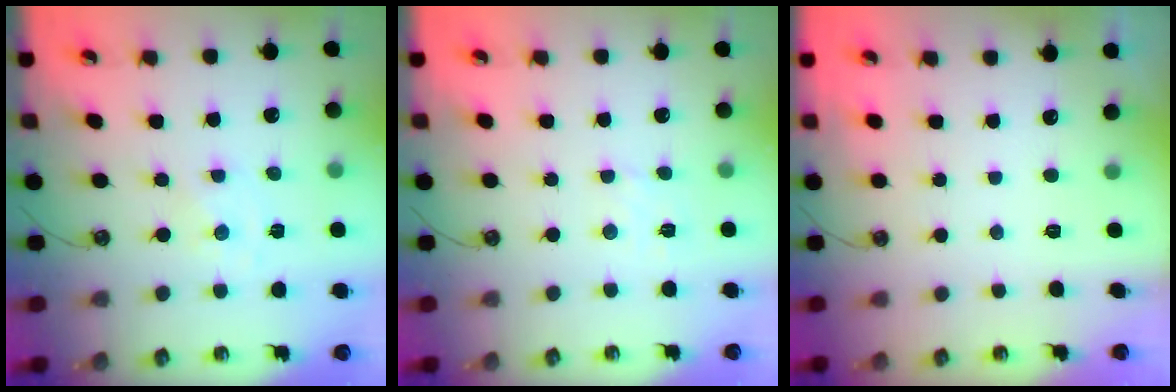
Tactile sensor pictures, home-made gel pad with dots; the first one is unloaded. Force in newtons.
{"total": 2.5, "press": 2.5, "slide": 0.4}
{"total": 0.0}